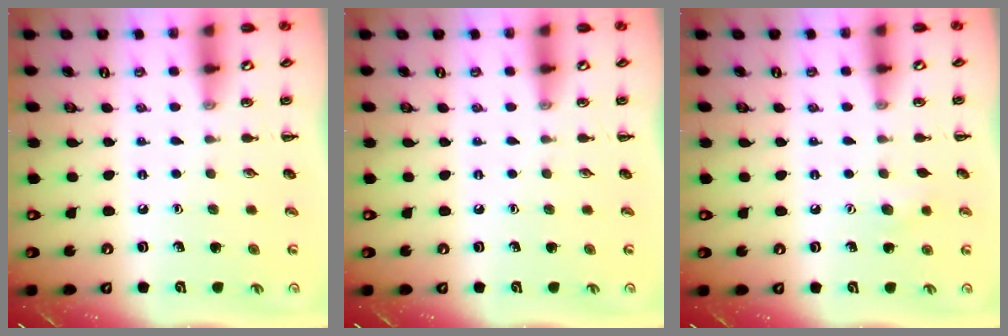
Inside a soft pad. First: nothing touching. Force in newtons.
{"total": 0.0}
{"total": 5.4, "press": 5.3, "slide": 1.0}